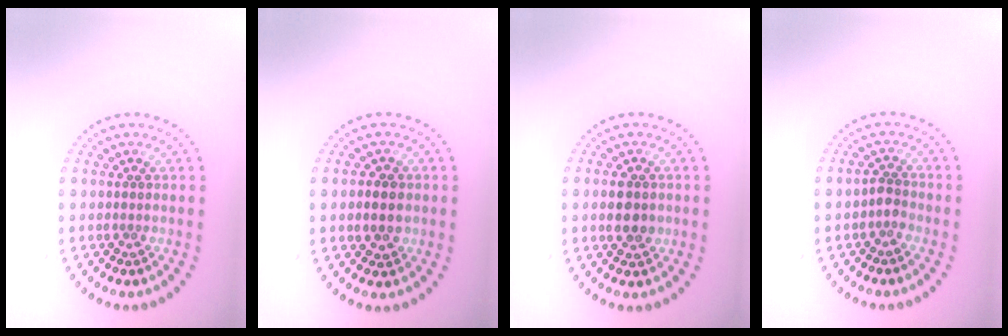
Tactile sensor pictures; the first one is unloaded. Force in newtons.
{"total": 2.5, "press": 2.5, "slide": 0.2}
{"total": 3.0, "press": 3.0, "slide": 0.1}
{"total": 1.4, "press": 1.1, "slide": 0.9}